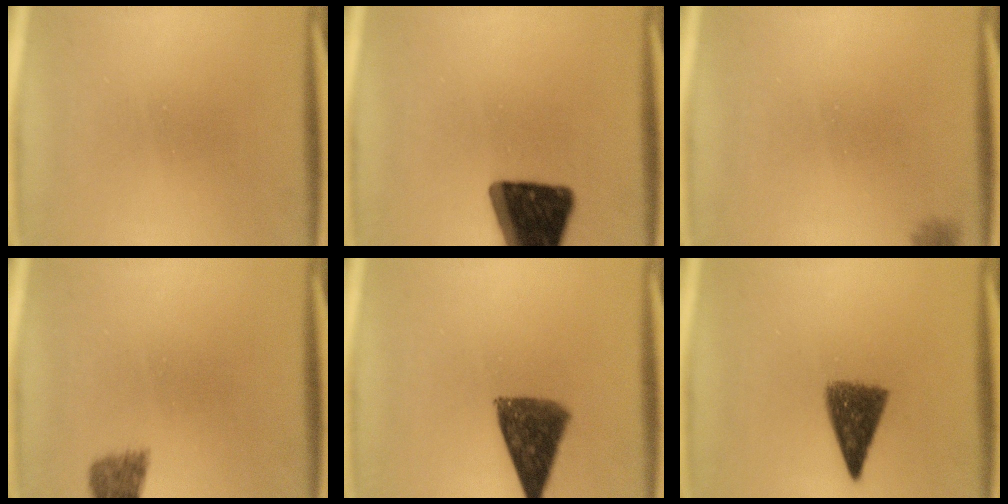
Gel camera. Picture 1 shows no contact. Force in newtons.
{"total": 17.2}
{"total": 1.6}
{"total": 2.3}
{"total": 10.3}
{"total": 7.4}